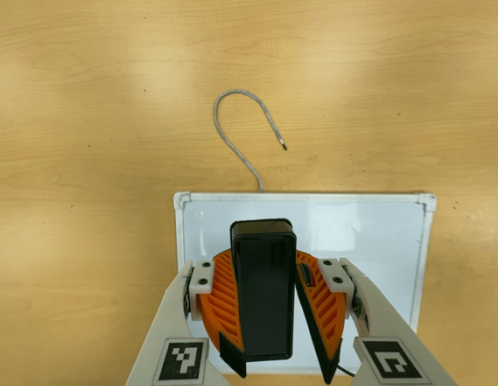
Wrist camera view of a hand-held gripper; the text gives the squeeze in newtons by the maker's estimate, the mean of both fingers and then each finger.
{"total": 7.4, "left": 8.1, "right": 6.6}